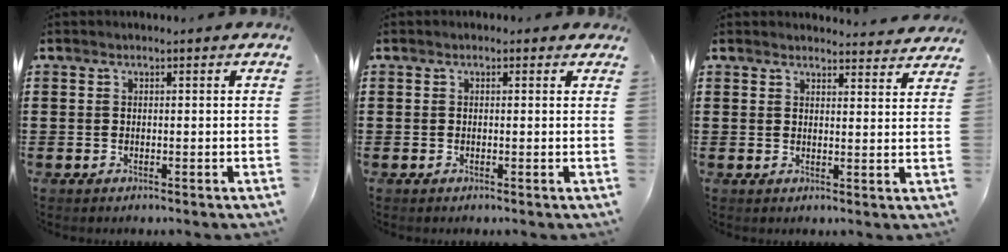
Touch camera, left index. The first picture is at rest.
{"total": 0.6, "force": [0.0, 0.6, 0.3], "torque": [-0.006, 0.004, -0.001]}
{"total": 2.9, "force": [2.9, 0.2, 0.3], "torque": [-0.007, -0.016, 0.053]}